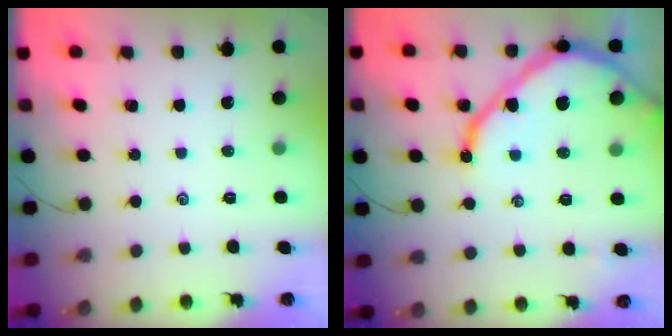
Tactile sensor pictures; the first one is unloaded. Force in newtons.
{"total": 13.0, "press": 12.9, "slide": 1.6}